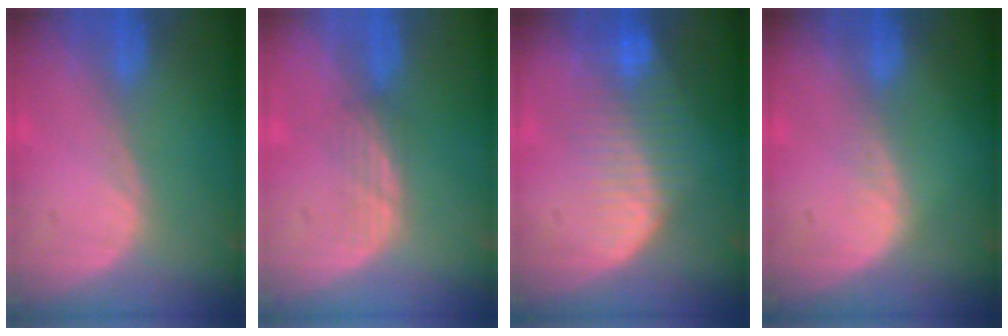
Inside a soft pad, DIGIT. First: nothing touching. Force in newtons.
{"total": 2.4, "press": 2.4, "slide": 0.5}
{"total": 8.4, "press": 7.1, "slide": 4.4}
{"total": 1.3, "press": 1.3, "slide": 0.1}